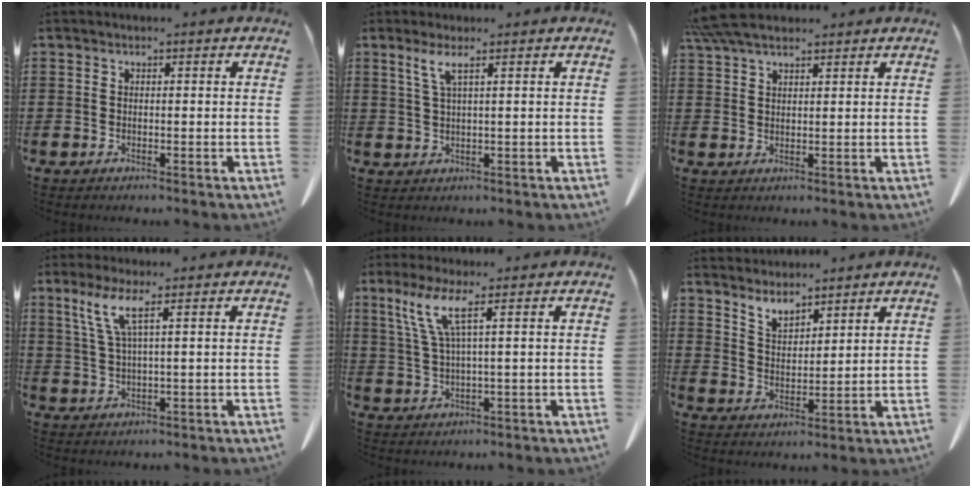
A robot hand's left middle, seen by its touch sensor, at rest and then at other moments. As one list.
[{"total": 2.7, "force": [1.5, -0.1, 2.2], "torque": [-0.050, -0.003, 0.026]}, {"total": 5.5, "force": [4.5, 1.3, 2.8], "torque": [-0.066, -0.003, 0.086]}, {"total": 5.1, "force": [2.3, 0.1, 4.5], "torque": [-0.103, -0.004, 0.037]}, {"total": 6.4, "force": [2.8, 0.2, 5.7], "torque": [-0.134, -0.007, 0.044]}, {"total": 4.4, "force": [4.1, 1.2, 0.8], "torque": [-0.029, -0.015, 0.077]}]